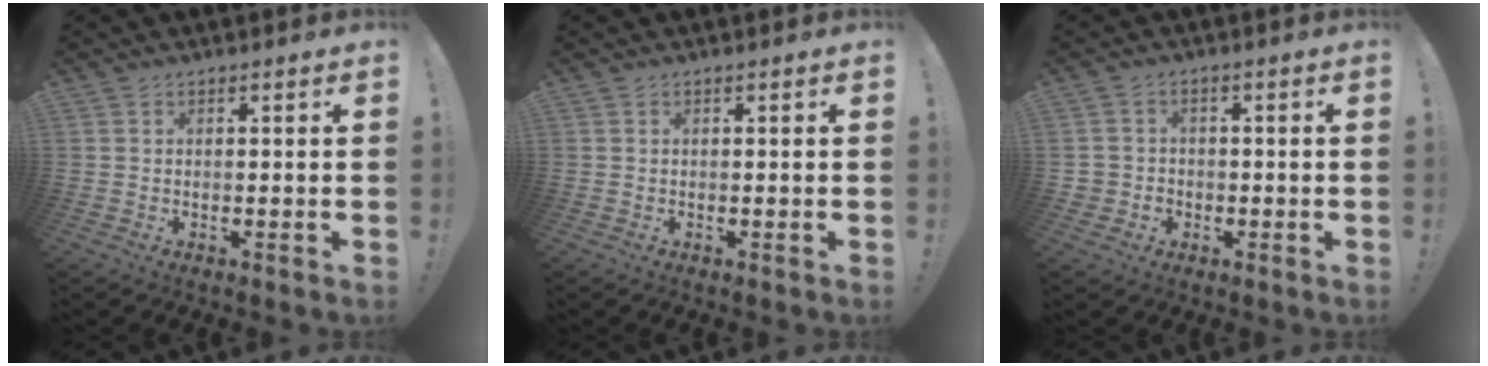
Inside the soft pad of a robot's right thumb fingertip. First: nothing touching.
{"total": 0.0}
{"total": 3.3, "force": [-0.7, 3.0, 1.0], "torque": [-0.014, 0.003, -0.013]}